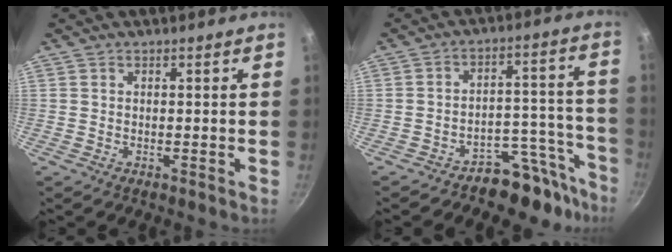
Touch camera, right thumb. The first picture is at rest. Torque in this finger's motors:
{"motor_torque": [0.57, -0.77, -0.06, -0.10, 0.04]}